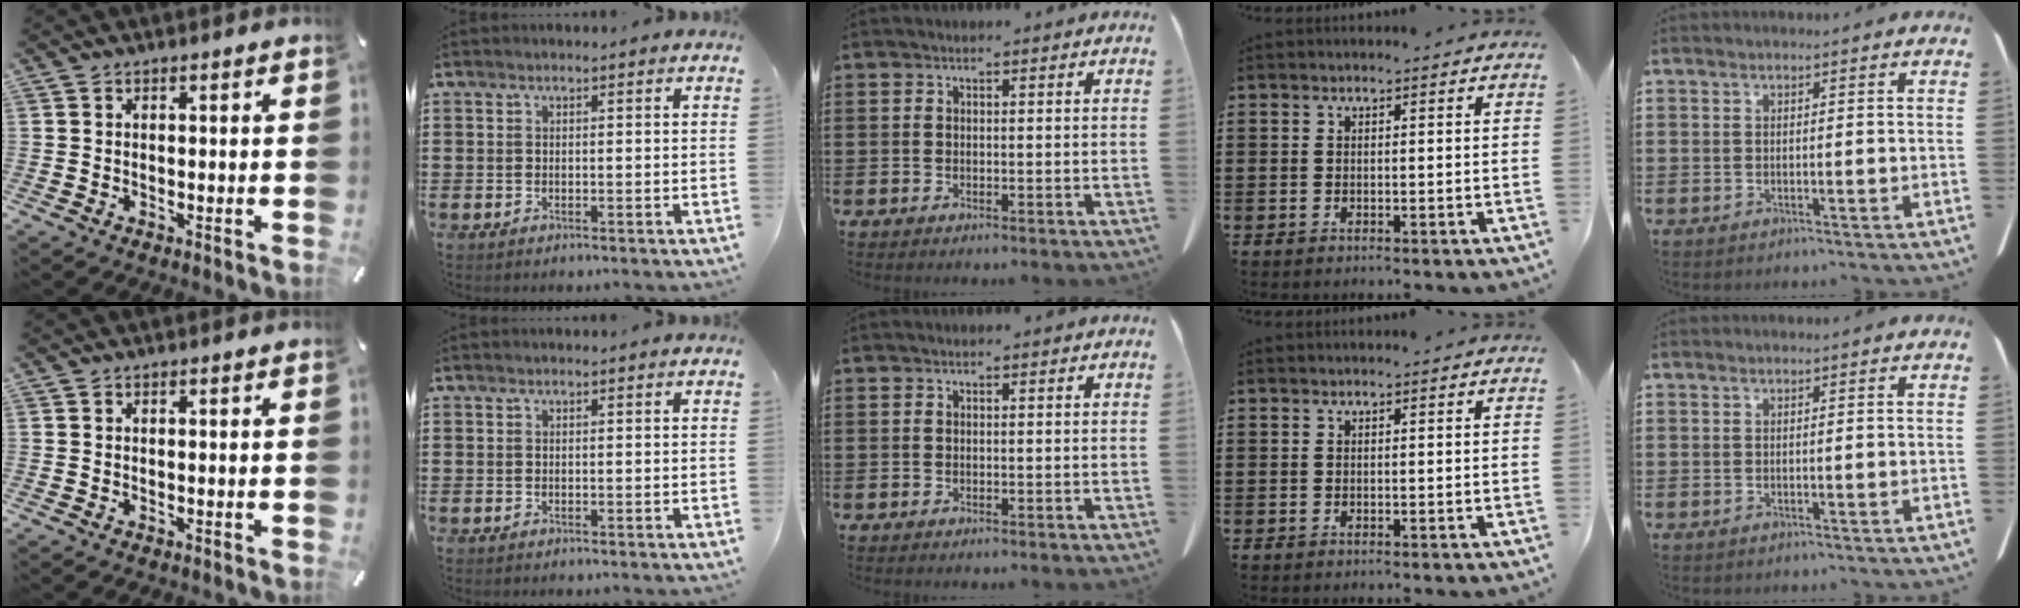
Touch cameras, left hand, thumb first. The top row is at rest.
{}